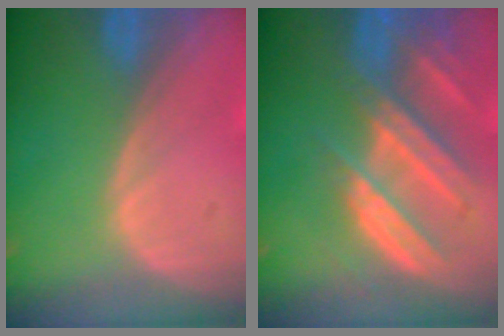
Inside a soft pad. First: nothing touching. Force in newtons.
{"total": 9.1, "press": 8.3, "slide": 3.8}